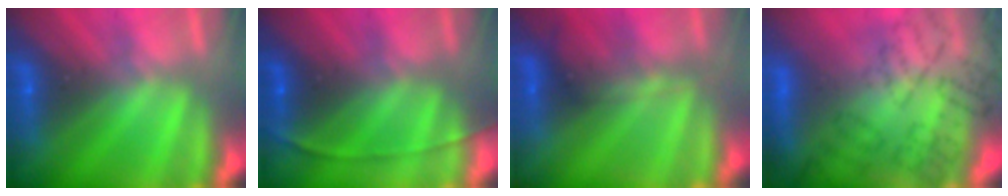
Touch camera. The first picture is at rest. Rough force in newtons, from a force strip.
{"total": 1.6}
{"total": 3.7}
{"total": 11.6}